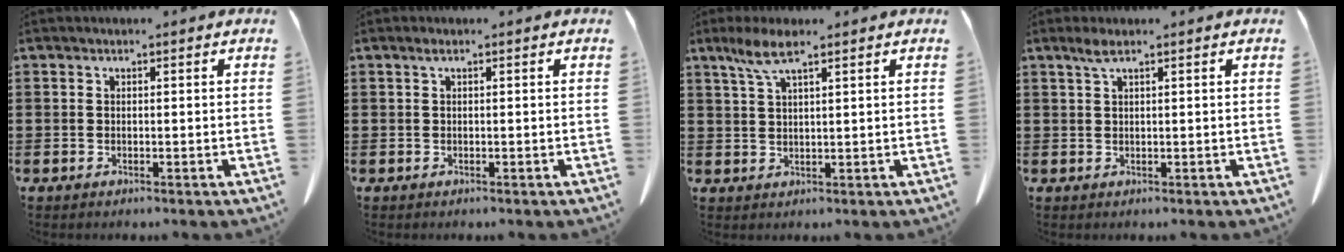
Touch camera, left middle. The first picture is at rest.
{"total": 0.7, "force": [0.2, 0.1, 0.7], "torque": [-0.013, 0.001, 0.003]}
{"total": 4.9, "force": [2.9, 1.0, 3.8], "torque": [-0.081, 0.004, 0.052]}
{"total": 1.9, "force": [1.0, 0.2, 1.6], "torque": [-0.034, 0.001, 0.018]}